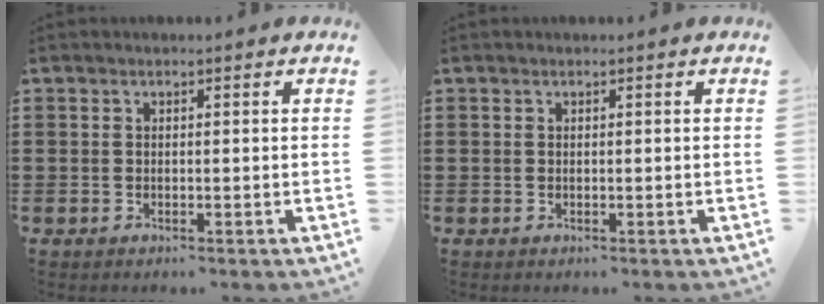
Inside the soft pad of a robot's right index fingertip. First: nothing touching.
{"total": 0.0}